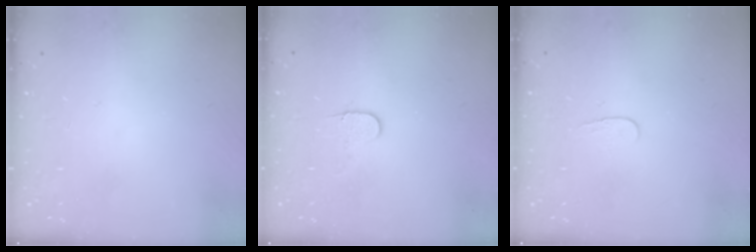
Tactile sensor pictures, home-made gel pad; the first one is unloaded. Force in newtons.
{"total": 5.5, "press": 5.4, "slide": 0.5}
{"total": 3.5, "press": 3.4, "slide": 0.4}